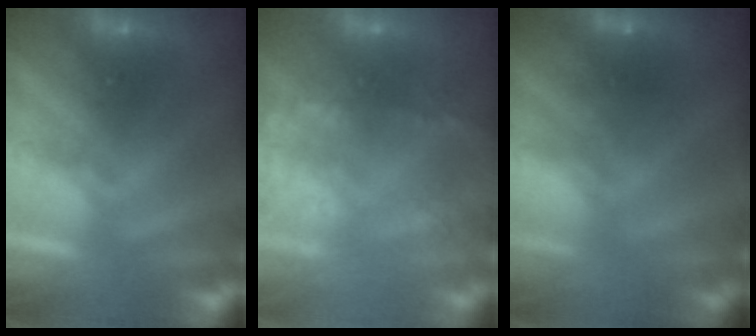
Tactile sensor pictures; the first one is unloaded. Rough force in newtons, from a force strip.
{"total": 7.0}
{"total": 4.3}